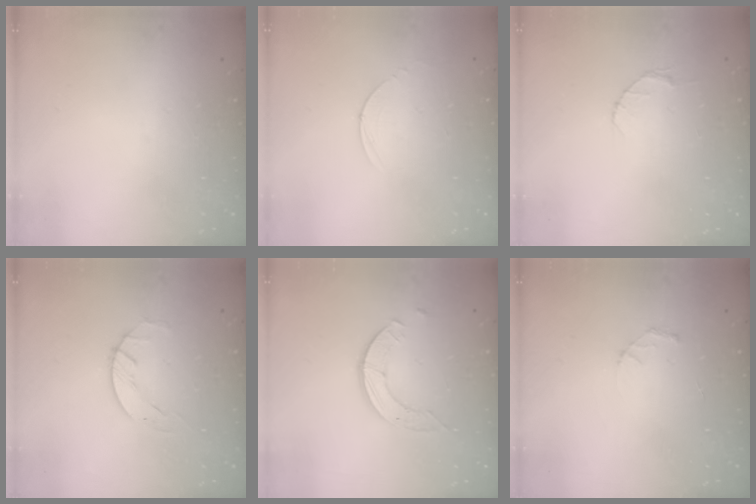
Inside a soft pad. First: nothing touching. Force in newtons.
{"total": 2.8, "press": 2.8, "slide": 0.3}
{"total": 2.6, "press": 2.6, "slide": 0.3}
{"total": 1.8, "press": 1.7, "slide": 0.3}
{"total": 4.0, "press": 4.0, "slide": 0.2}
{"total": 2.1, "press": 2.1, "slide": 0.2}